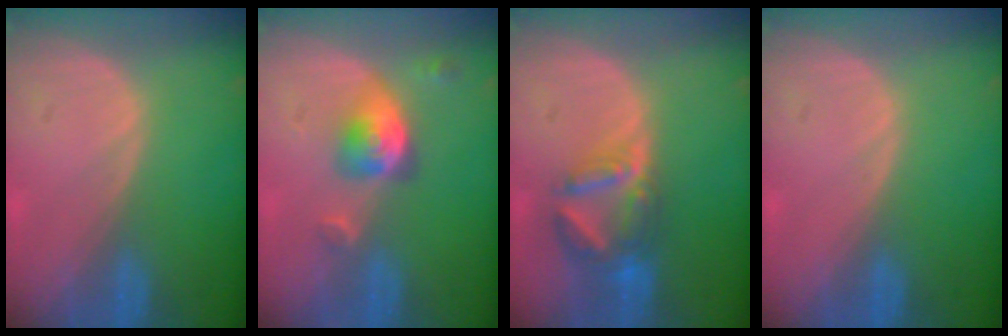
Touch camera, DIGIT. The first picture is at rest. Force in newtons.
{"total": 5.2, "press": 4.7, "slide": 2.2}
{"total": 7.2, "press": 6.3, "slide": 3.4}
{"total": 0.0}